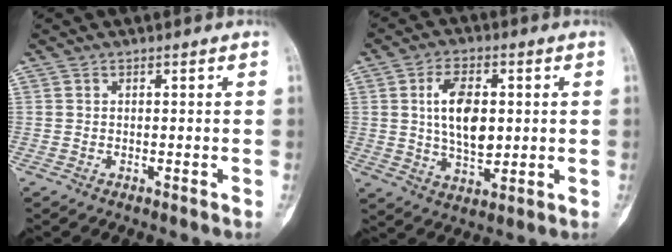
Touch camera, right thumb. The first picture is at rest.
{"total": 10.6, "force": [1.6, 5.9, 8.7], "torque": [-0.142, -0.008, 0.032]}